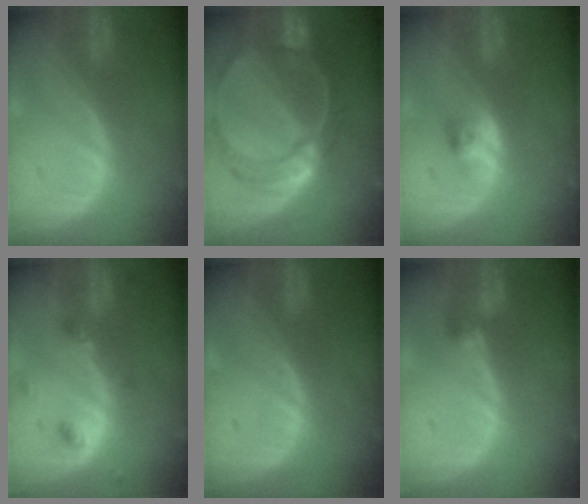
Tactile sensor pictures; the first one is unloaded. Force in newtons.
{"total": 10.5, "press": 8.9, "slide": 5.7}
{"total": 2.6, "press": 2.3, "slide": 1.2}
{"total": 3.5, "press": 3.5, "slide": 0.5}
{"total": 0.0}
{"total": 2.8, "press": 2.6, "slide": 1.1}